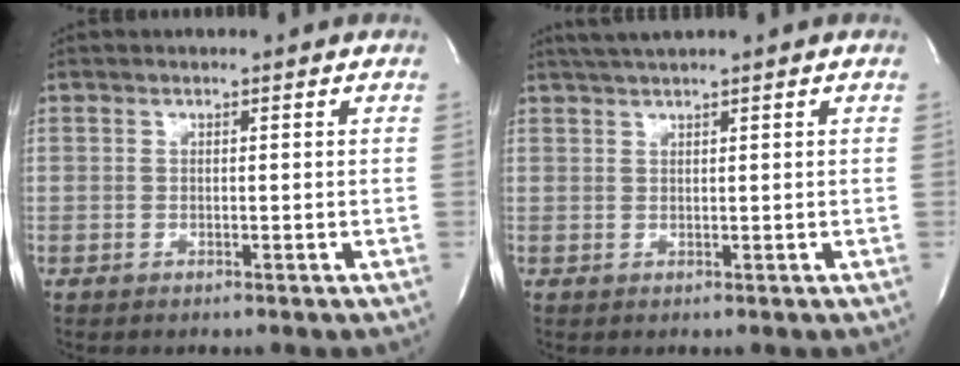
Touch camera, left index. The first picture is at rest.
{"total": 3.0, "force": [2.5, -0.7, 1.5], "torque": [-0.028, 0.018, 0.050]}